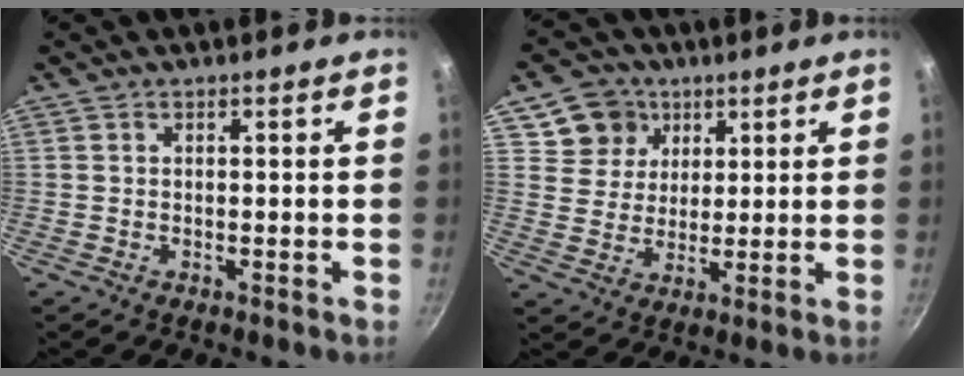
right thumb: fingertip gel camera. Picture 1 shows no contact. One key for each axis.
{"total": 8.6, "fx": 4.1, "fy": 7.3, "fz": 1.9, "tx": 0.000, "ty": -0.008, "tz": 0.068}